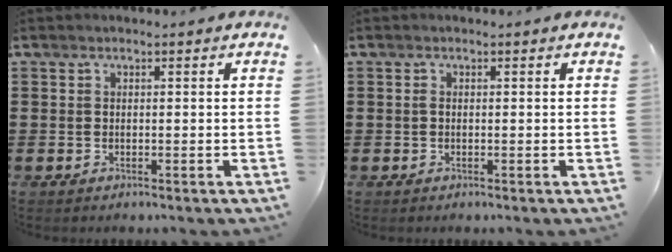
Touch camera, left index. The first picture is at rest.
{"total": 0.6, "force": [0.0, 0.2, 0.6], "torque": [-0.013, -0.002, 0.000]}